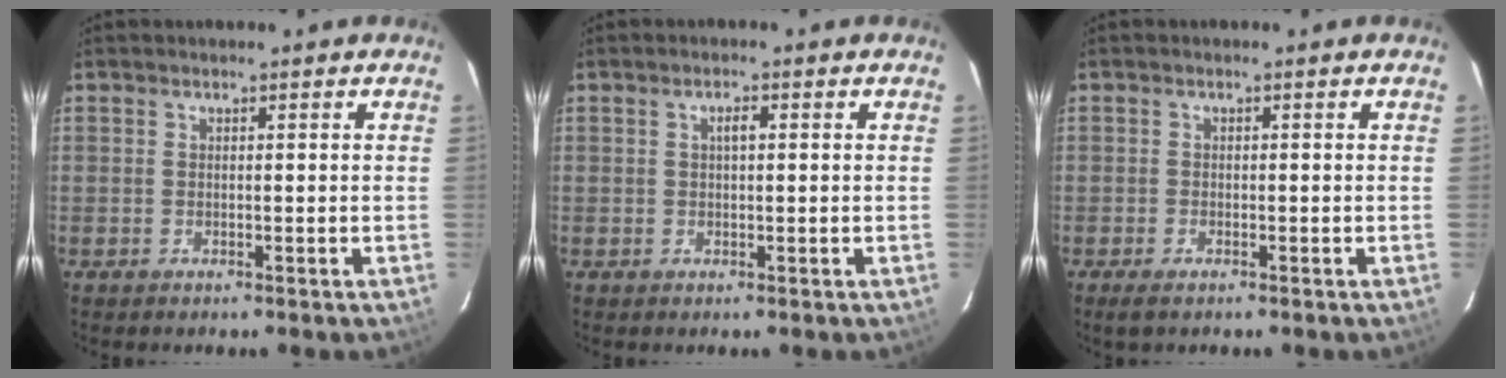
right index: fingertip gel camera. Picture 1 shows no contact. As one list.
[{"total": 1.5, "force": [0.3, 0.6, 1.4], "torque": [-0.025, 0.005, 0.004]}, {"total": 1.9, "force": [-1.3, 0.8, 1.2], "torque": [-0.023, -0.005, -0.025]}]